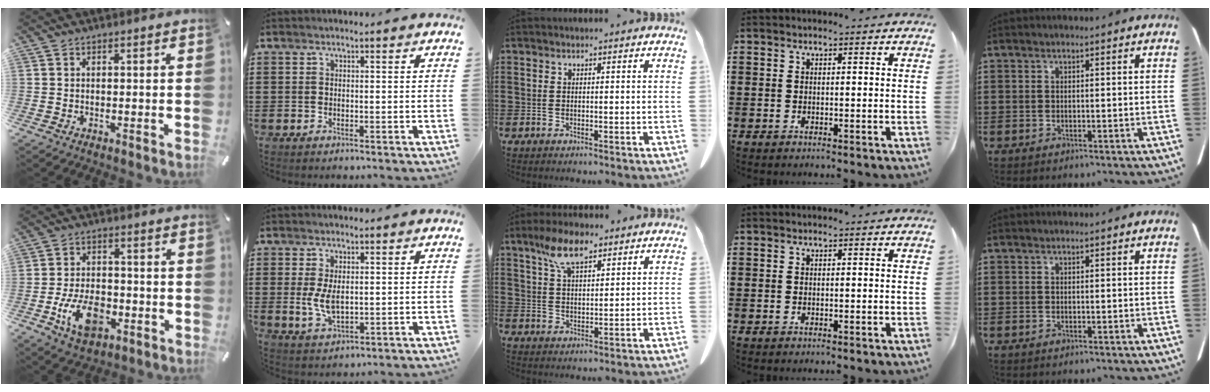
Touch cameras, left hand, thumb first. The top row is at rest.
{"thumb": {"total": 11.8, "force": [-4.3, 7.3, 8.2], "torque": [-0.162, 0.009, -0.074]}, "index": {"total": 4.7, "force": [0.1, 2.4, 4.1], "torque": [-0.092, 0.001, -0.002]}, "middle": {"total": 7.6, "force": [5.1, 2.9, 4.9], "torque": [-0.110, 0.001, 0.093]}}